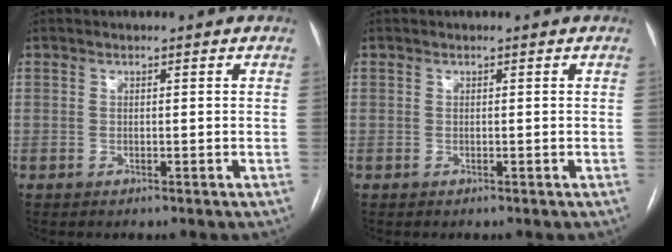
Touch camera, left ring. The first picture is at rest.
{"total": 0.0}